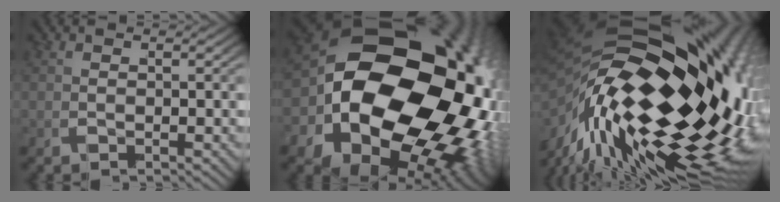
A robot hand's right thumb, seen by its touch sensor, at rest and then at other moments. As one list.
[{"total": 35.0, "force": [-0.8, 24.2, 25.2], "torque": [-0.411, -0.094, 0.021]}, {"total": 28.5, "force": [1.5, 18.4, 21.8], "torque": [-0.344, -0.038, 0.029]}]